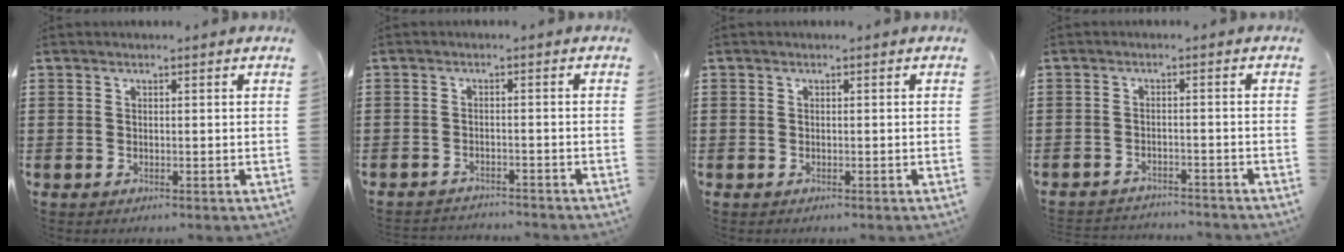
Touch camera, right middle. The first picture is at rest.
{"total": 2.1, "force": [-2.1, 0.2, -0.2], "torque": [-0.003, 0.001, -0.046]}
{"total": 0.6, "force": [-0.2, 0.6, 0.0], "torque": [-0.001, 0.005, -0.006]}
{"total": 2.4, "force": [-2.4, 0.2, -0.1], "torque": [-0.005, 0.000, -0.052]}